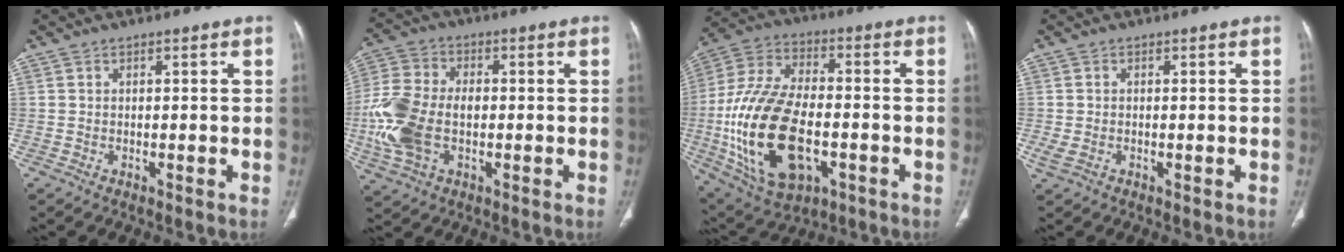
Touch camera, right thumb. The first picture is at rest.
{"total": 14.2, "force": [-1.8, 9.0, 10.8], "torque": [-0.246, 0.013, -0.031]}
{"total": 24.0, "force": [-5.2, 13.3, 19.3], "torque": [-0.384, 0.012, -0.077]}
{"total": 2.0, "force": [-0.4, 1.1, 1.7], "torque": [-0.046, 0.003, -0.006]}